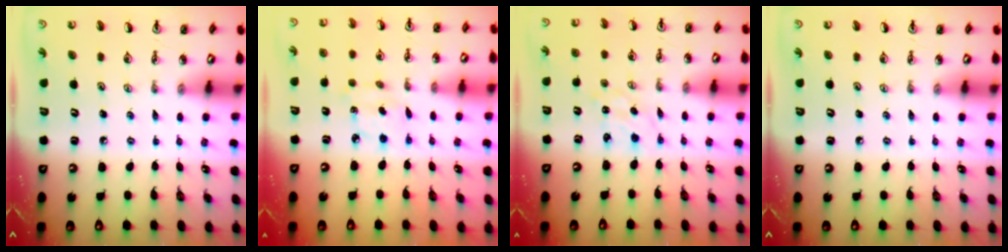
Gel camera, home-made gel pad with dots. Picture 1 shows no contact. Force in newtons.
{"total": 3.0, "press": 3.0, "slide": 0.2}
{"total": 0.6, "press": 0.6, "slide": 0.1}
{"total": 0.0}